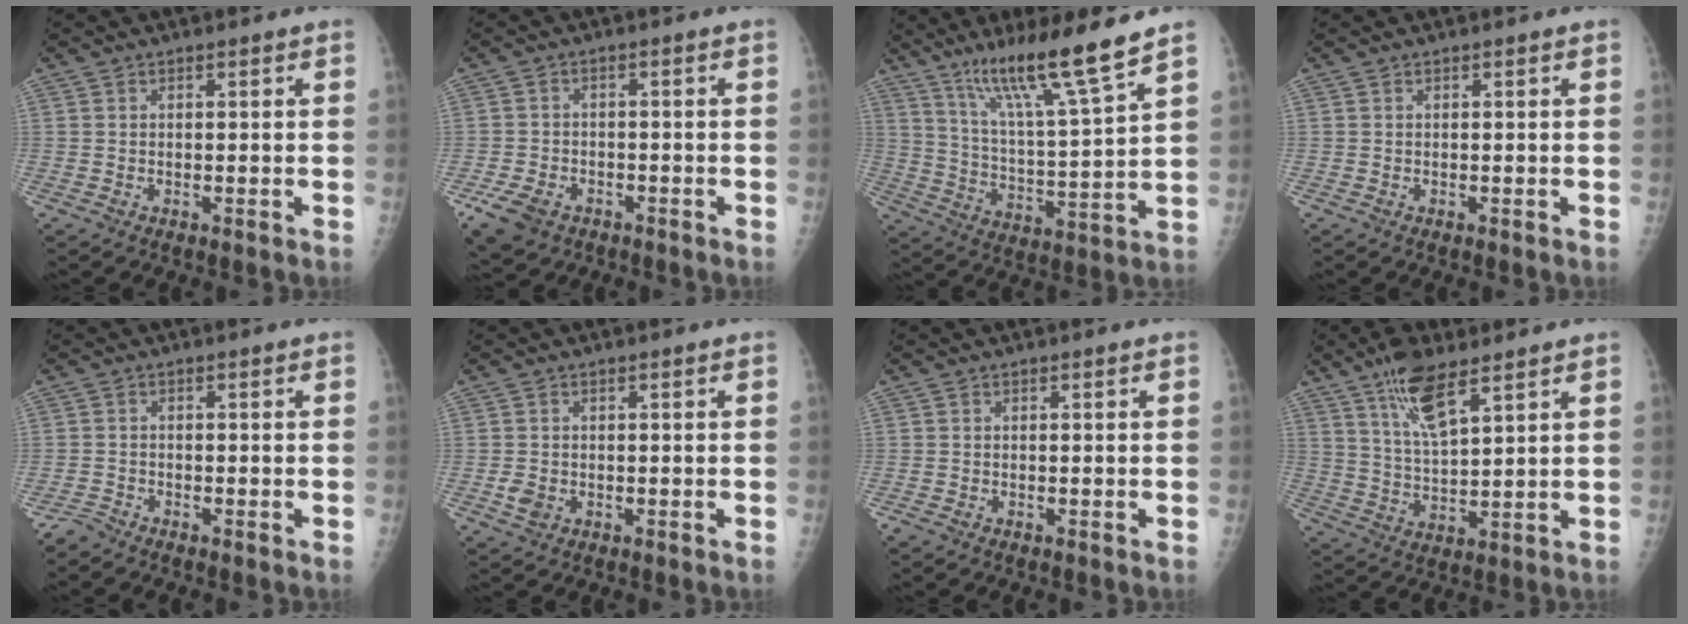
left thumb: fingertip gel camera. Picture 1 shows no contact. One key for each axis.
{"total": 7.4, "fx": -4.0, "fy": 5.2, "fz": 3.5, "tx": -0.070, "ty": 0.015, "tz": -0.061}
{"total": 15.2, "fx": 11.0, "fy": 0.1, "fz": 10.5, "tx": -0.175, "ty": -0.064, "tz": 0.195}
{"total": 0.0}
{"total": 1.8, "fx": -1.8, "fy": 0.2, "fz": -0.1, "tx": 0.001, "ty": -0.006, "tz": -0.043}
{"total": 2.6, "fx": -0.7, "fy": 2.1, "fz": 1.3, "tx": -0.018, "ty": 0.001, "tz": -0.009}
{"total": 1.0, "fx": -0.6, "fy": 0.7, "fz": 0.5, "tx": -0.011, "ty": -0.001, "tz": -0.013}
{"total": 9.8, "fx": 6.2, "fy": 3.1, "fz": 6.9, "tx": -0.122, "ty": -0.027, "tz": 0.121}